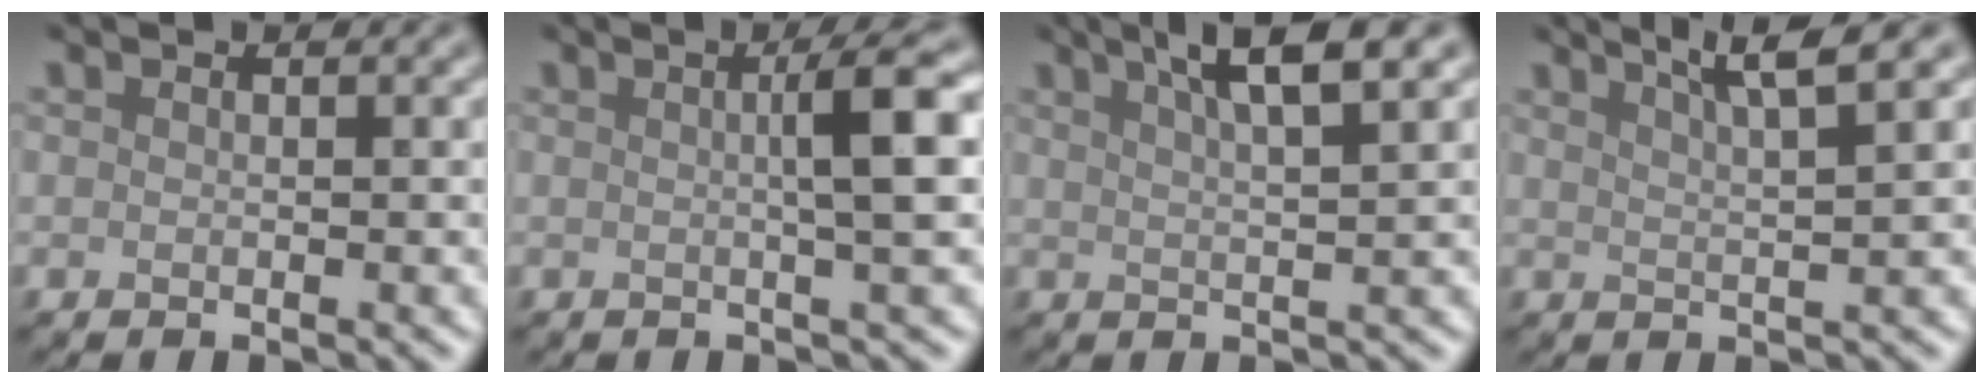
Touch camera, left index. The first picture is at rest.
{"total": 4.2, "force": [0.5, 0.5, 4.2], "torque": [-0.058, 0.008, 0.002]}
{"total": 5.1, "force": [2.9, 1.0, 4.1], "torque": [-0.048, 0.016, 0.039]}
{"total": 4.5, "force": [2.9, 0.6, 3.4], "torque": [-0.043, 0.016, 0.037]}